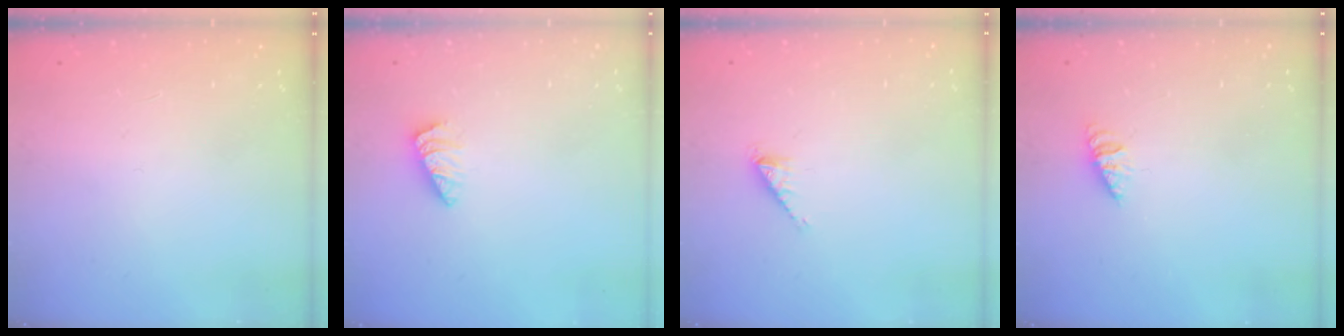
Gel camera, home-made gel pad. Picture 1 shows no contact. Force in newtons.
{"total": 1.3, "press": 1.3, "slide": 0.2}
{"total": 0.8, "press": 0.7, "slide": 0.1}
{"total": 1.3, "press": 1.3, "slide": 0.2}